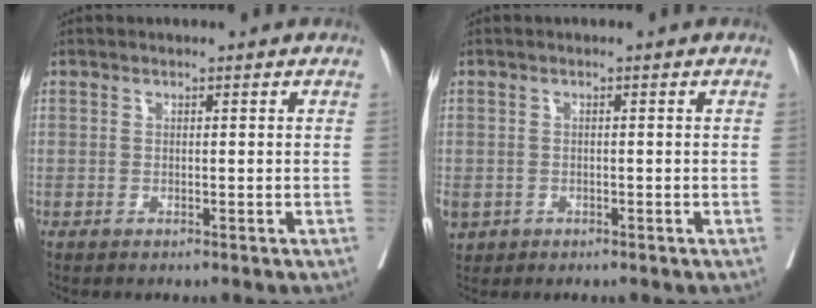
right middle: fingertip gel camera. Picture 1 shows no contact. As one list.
[{"total": 3.6, "force": [-1.7, 2.8, 1.3], "torque": [-0.041, -0.005, -0.024]}]